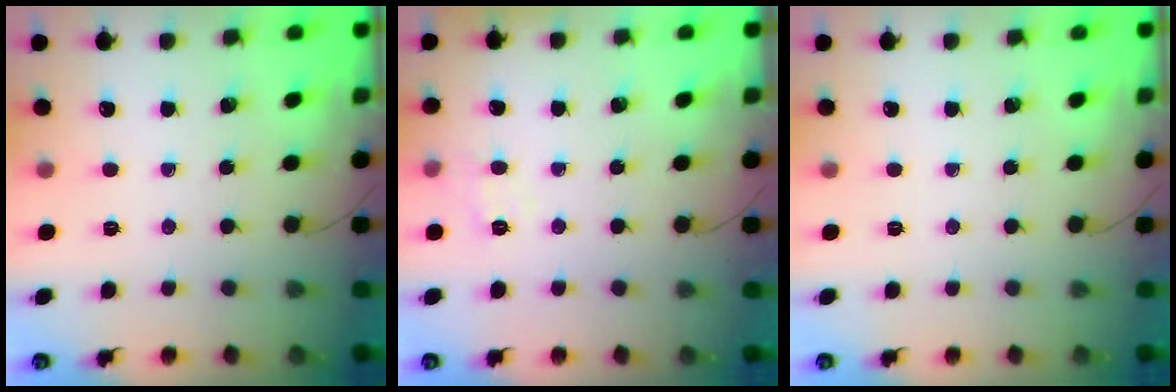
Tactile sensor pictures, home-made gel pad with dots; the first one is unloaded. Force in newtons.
{"total": 4.1, "press": 3.8, "slide": 1.6}
{"total": 0.0}